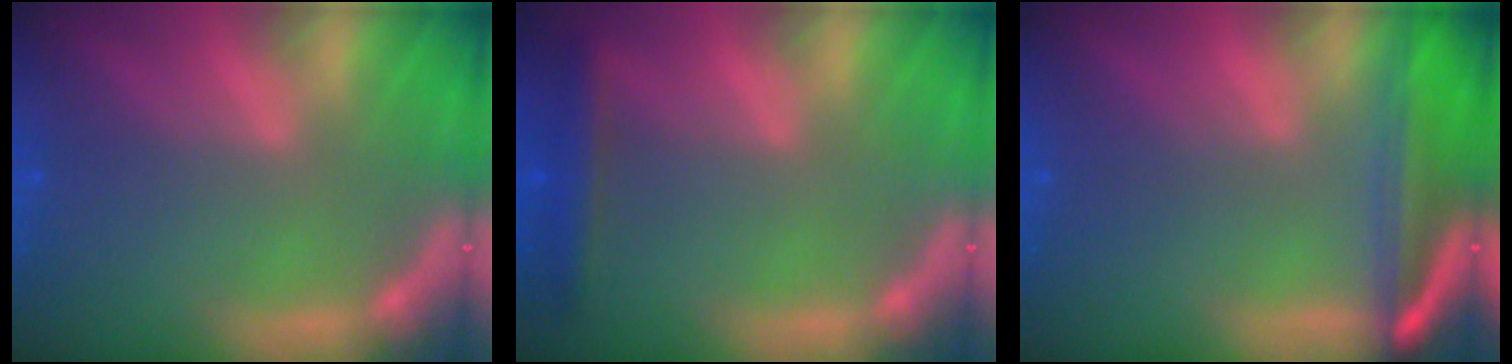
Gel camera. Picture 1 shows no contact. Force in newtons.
{"total": 2.4}
{"total": 7.5}